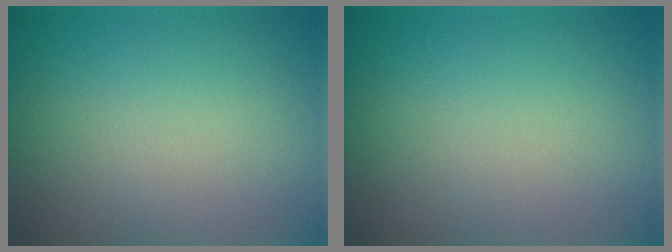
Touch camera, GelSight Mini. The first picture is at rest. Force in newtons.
{"total": 0.0}